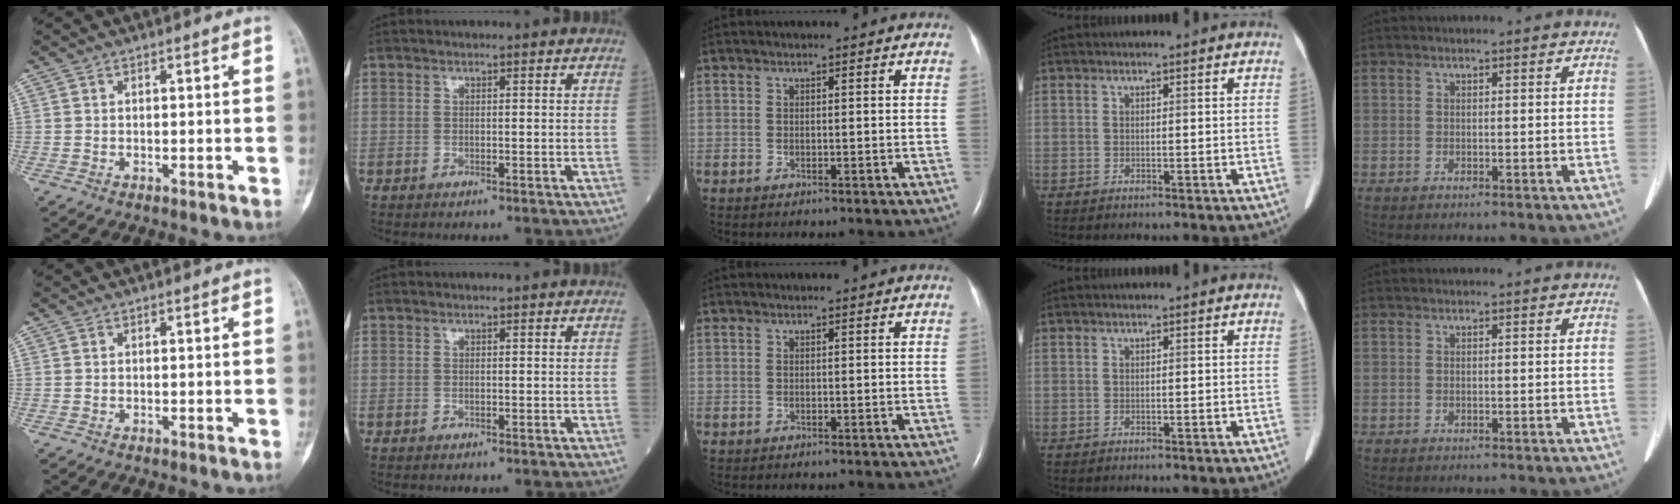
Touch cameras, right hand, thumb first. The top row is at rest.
{}